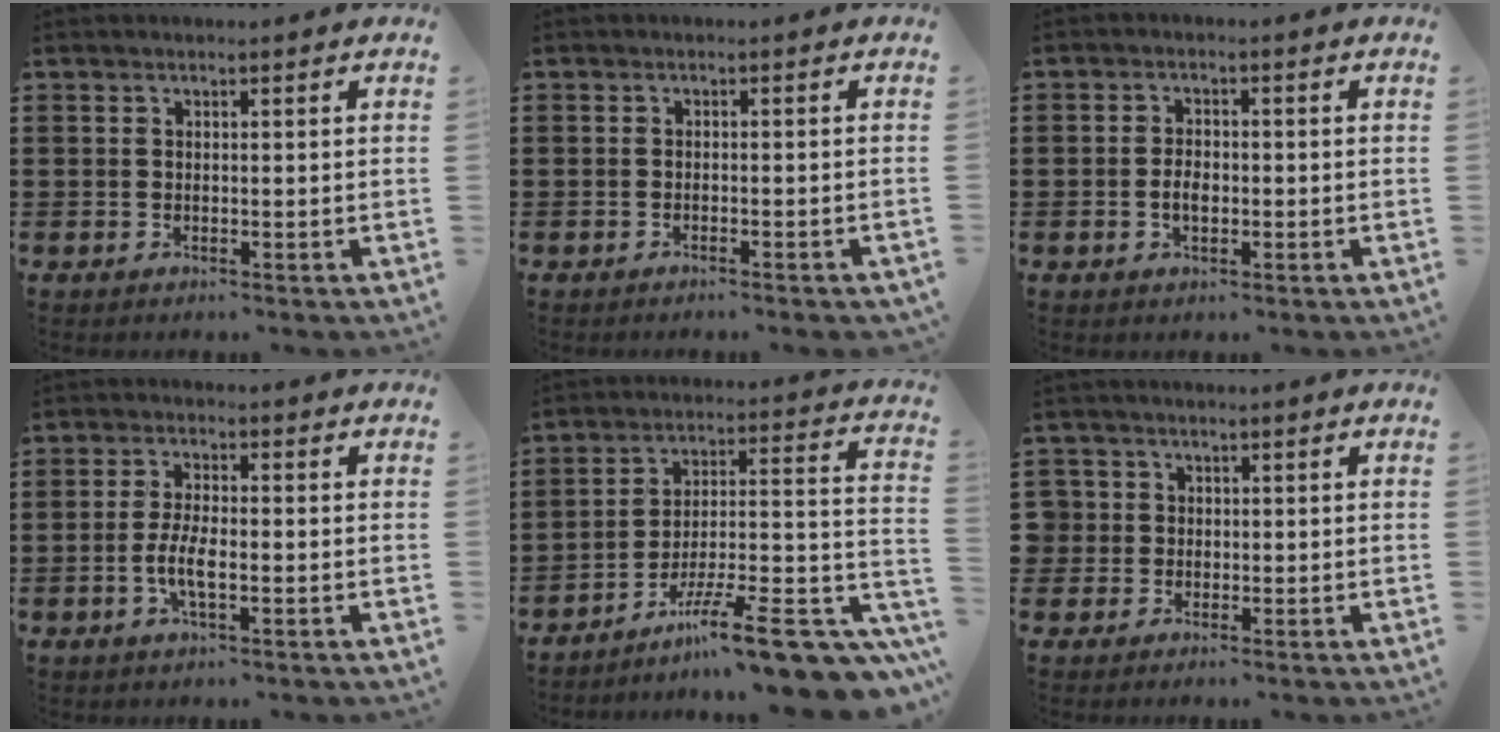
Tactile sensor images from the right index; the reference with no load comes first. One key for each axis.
{"total": 0.9, "fx": -0.8, "fy": -0.1, "fz": 0.4, "tx": -0.008, "ty": -0.002, "tz": -0.016}
{"total": 2.7, "fx": -0.6, "fy": 1.5, "fz": 2.1, "tx": -0.048, "ty": 0.001, "tz": -0.014}
{"total": 4.6, "fx": -1.3, "fy": 1.4, "fz": 4.2, "tx": -0.100, "ty": -0.004, "tz": -0.032}
{"total": 14.3, "fx": -9.9, "fy": 2.7, "fz": 10.0, "tx": -0.127, "ty": 0.024, "tz": -0.170}
{"total": 2.2, "fx": 0.0, "fy": 2.2, "fz": 0.2, "tx": -0.016, "ty": 0.008, "tz": -0.002}